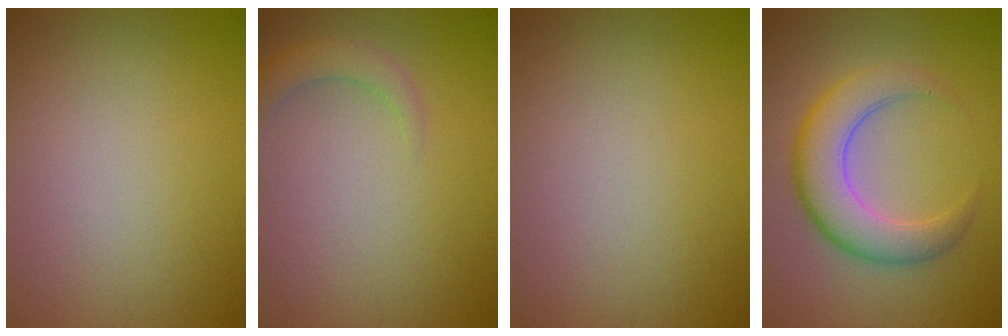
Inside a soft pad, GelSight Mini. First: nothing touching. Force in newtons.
{"total": 2.4, "press": 2.4, "slide": 0.3}
{"total": 0.0}
{"total": 6.2, "press": 6.2, "slide": 0.3}